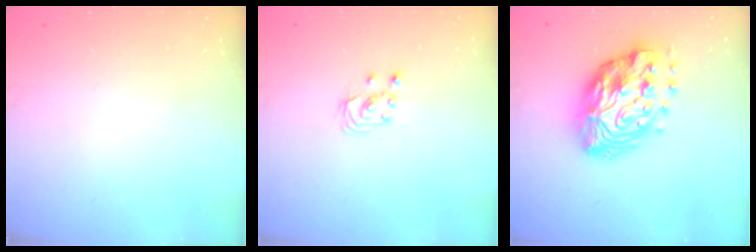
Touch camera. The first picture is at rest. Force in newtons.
{"total": 2.6, "press": 2.6, "slide": 0.3}
{"total": 18.2, "press": 18.1, "slide": 1.3}